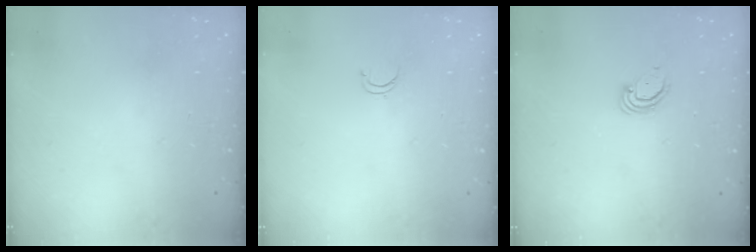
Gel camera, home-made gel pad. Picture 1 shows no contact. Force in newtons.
{"total": 3.1, "press": 3.1, "slide": 0.4}
{"total": 2.9, "press": 2.9, "slide": 0.3}